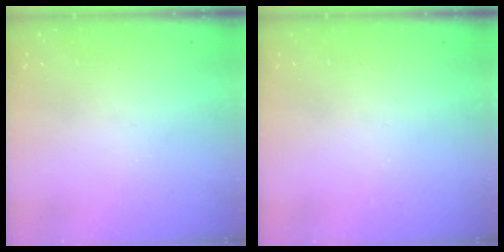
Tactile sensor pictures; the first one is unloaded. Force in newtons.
{"total": 0.0}